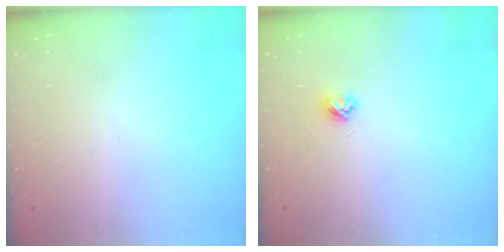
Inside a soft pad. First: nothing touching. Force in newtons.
{"total": 3.7, "press": 3.7, "slide": 0.4}